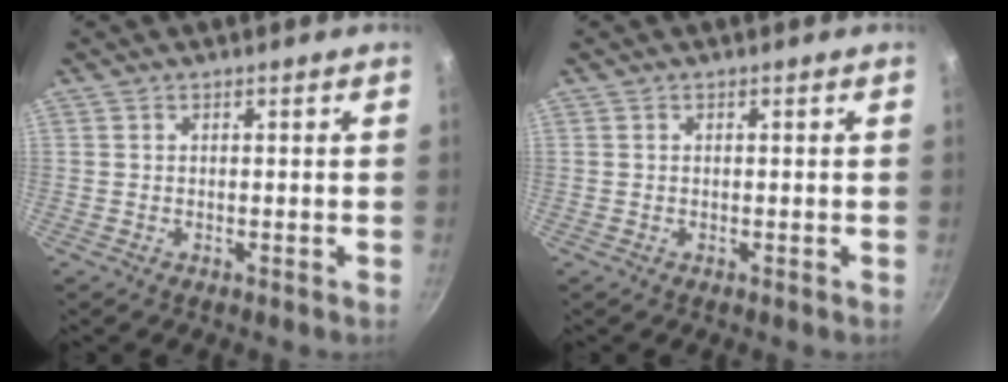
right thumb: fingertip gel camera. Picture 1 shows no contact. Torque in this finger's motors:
{"motor_torque": [0.16, 0.02, -0.40, 0.18, 0.01]}